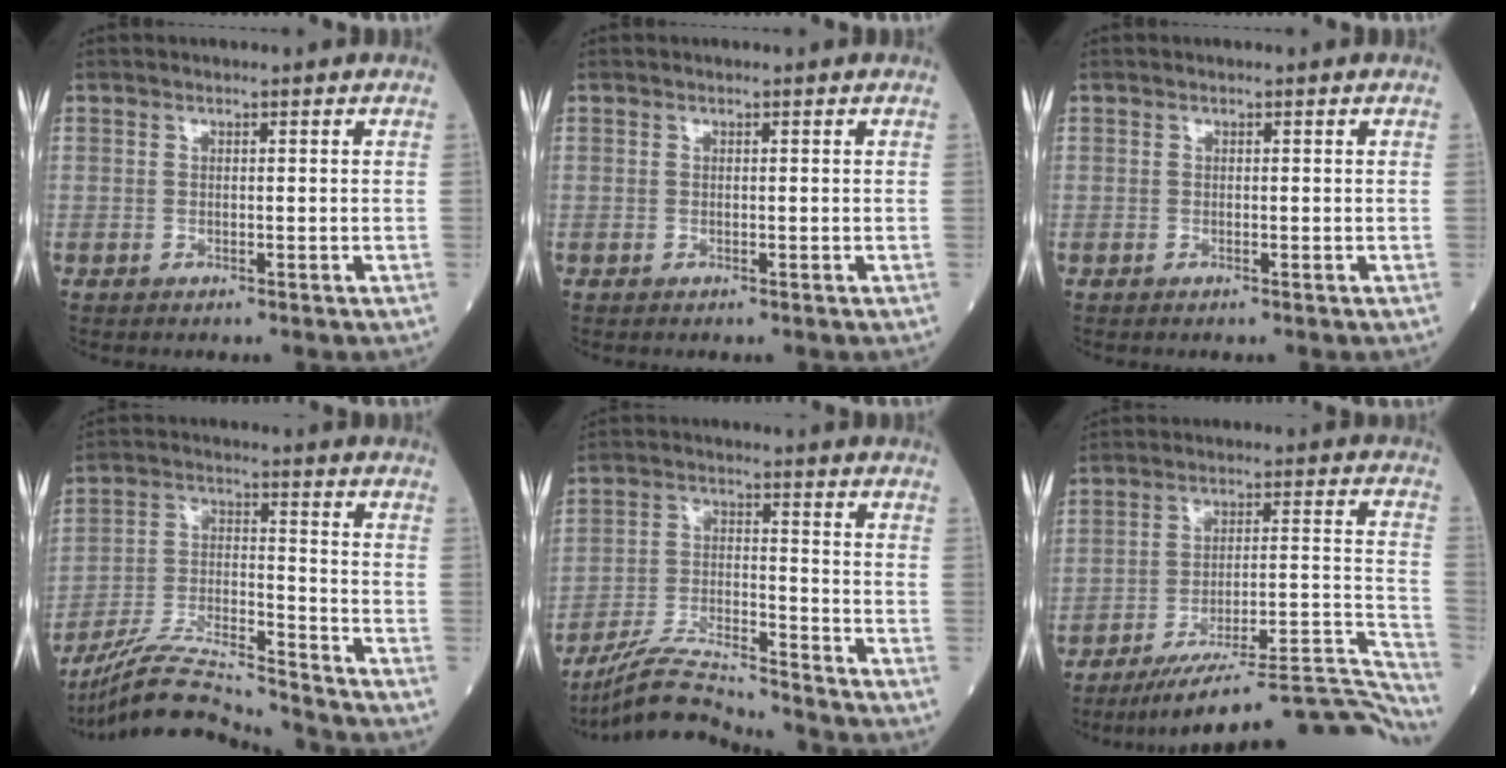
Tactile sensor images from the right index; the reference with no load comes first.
{"total": 0.0}
{"total": 0.0}
{"total": 13.7, "force": [-13.2, -1.1, 3.6], "torque": [-0.070, 0.007, -0.242]}
{"total": 10.6, "force": [-10.3, -0.8, 2.3], "torque": [-0.047, -0.002, -0.190]}
{"total": 24.8, "force": [-22.7, 1.0, 9.9], "torque": [-0.051, 0.025, -0.312]}